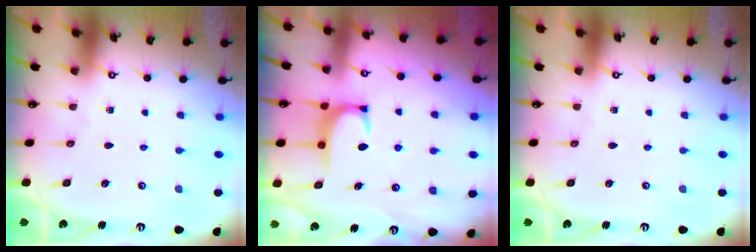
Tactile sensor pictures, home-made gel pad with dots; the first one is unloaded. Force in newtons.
{"total": 3.4, "press": 3.3, "slide": 0.4}
{"total": 0.0}